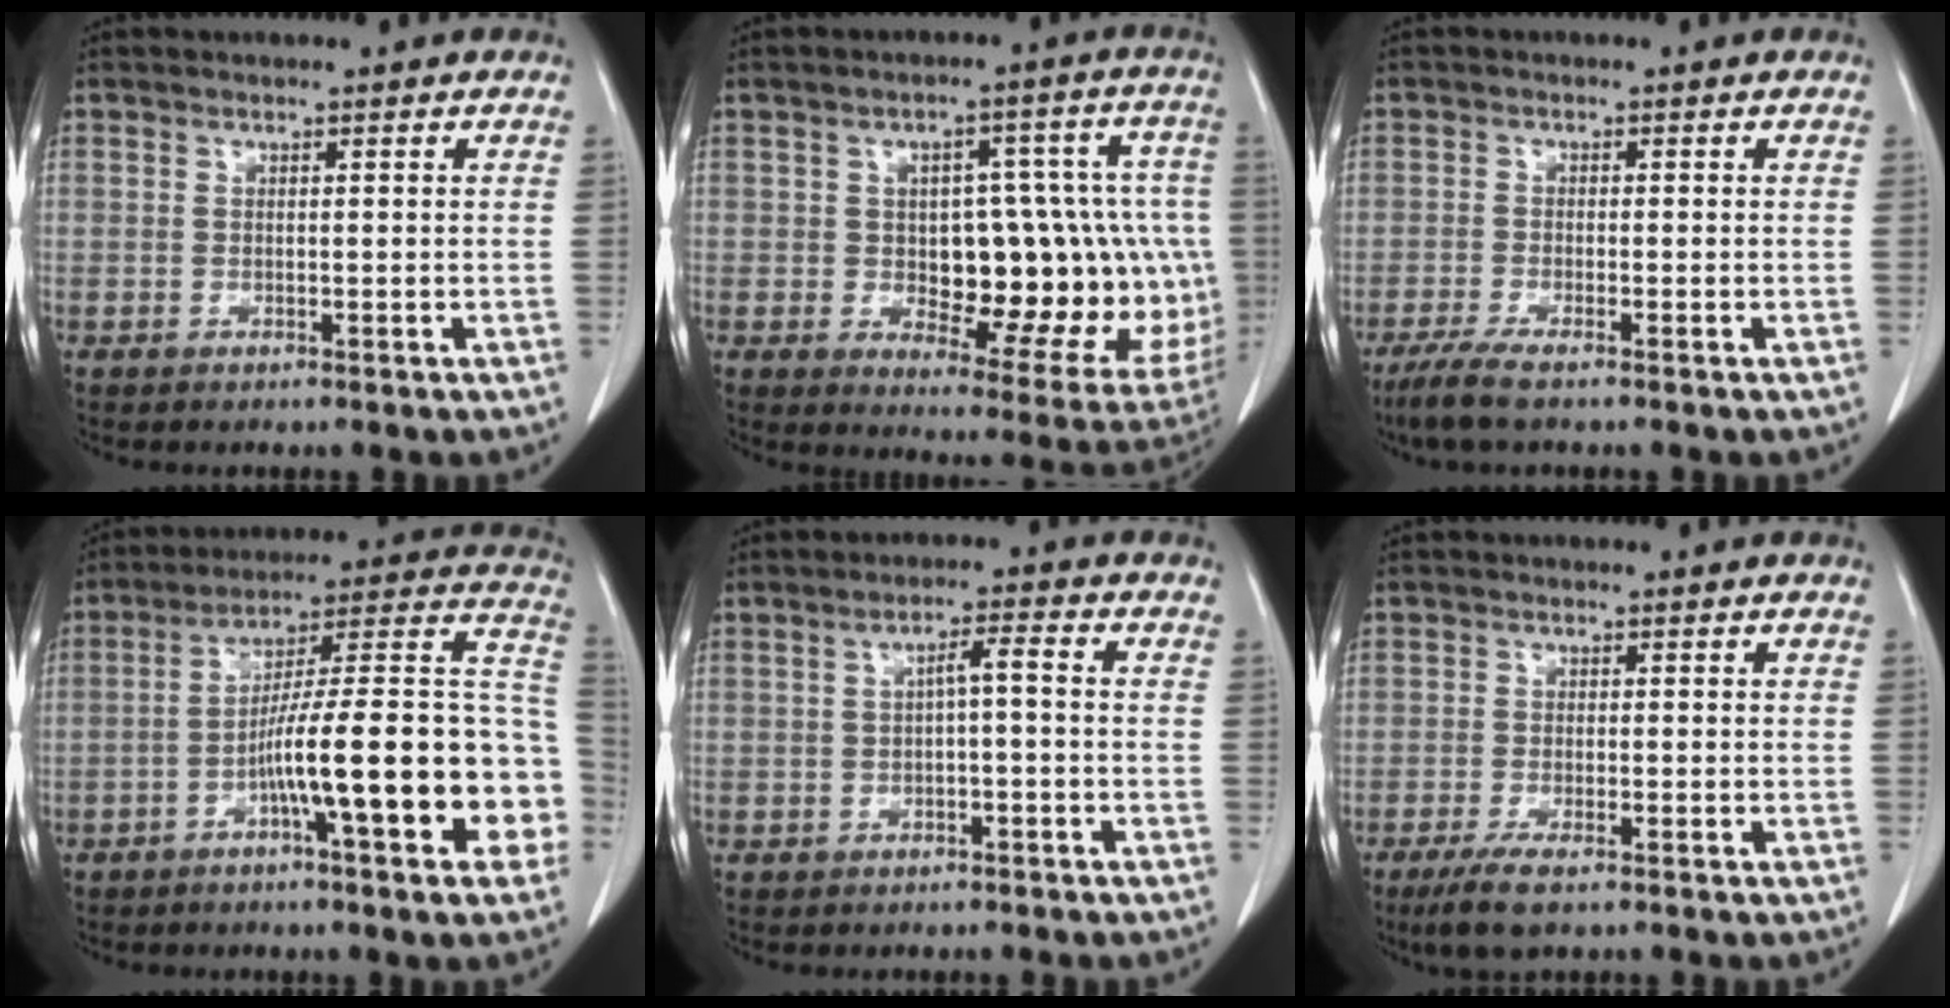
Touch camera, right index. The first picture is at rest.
{"total": 21.2, "force": [-1.3, 9.0, 19.2], "torque": [-0.190, 0.032, 0.012]}
{"total": 3.7, "force": [-2.7, 0.1, 2.6], "torque": [-0.055, -0.011, -0.056]}
{"total": 21.4, "force": [-6.0, 2.2, 20.5], "torque": [-0.225, 0.035, -0.087]}
{"total": 3.0, "force": [-0.2, 0.4, 3.0], "torque": [-0.051, 0.013, -0.003]}
{"total": 4.5, "force": [-3.0, 0.9, 3.2], "torque": [-0.066, -0.010, -0.052]}